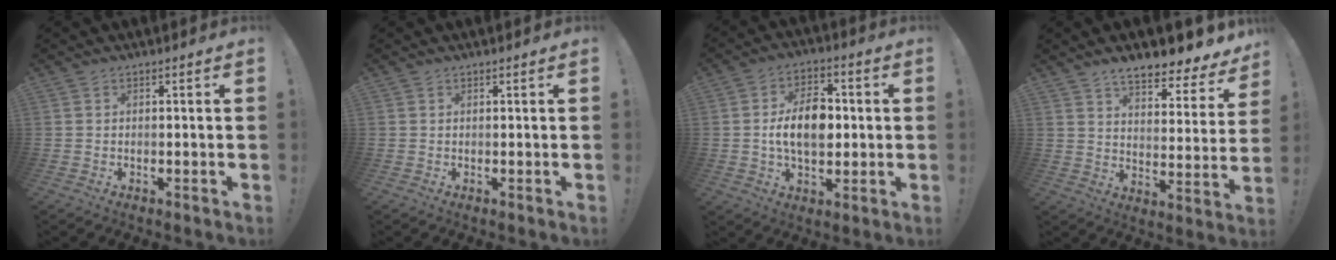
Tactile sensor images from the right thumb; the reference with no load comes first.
{"total": 0.0}
{"total": 13.0, "force": [-0.1, 8.4, 9.8], "torque": [-0.162, 0.010, -0.001]}
{"total": 9.7, "force": [8.0, 2.5, 4.7], "torque": [-0.070, -0.068, 0.137]}